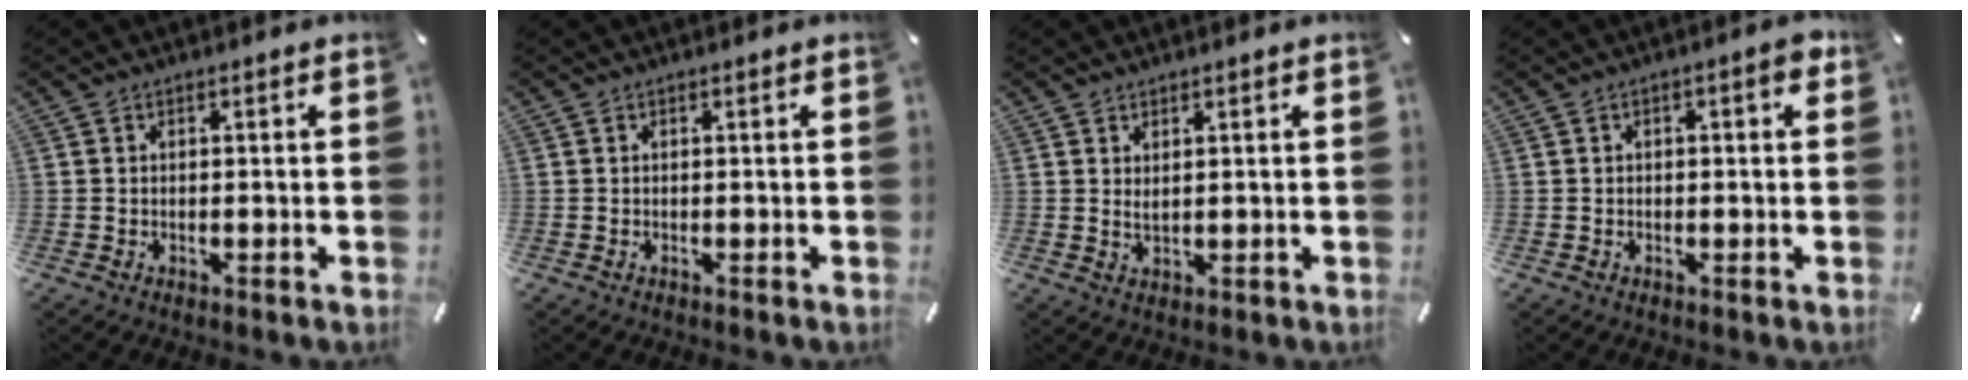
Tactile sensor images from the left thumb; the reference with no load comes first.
{"total": 0.0}
{"total": 1.7, "force": [1.1, 0.6, 1.1], "torque": [-0.023, 0.000, 0.020]}
{"total": 2.9, "force": [0.2, 1.1, 2.7], "torque": [-0.042, 0.005, 0.001]}